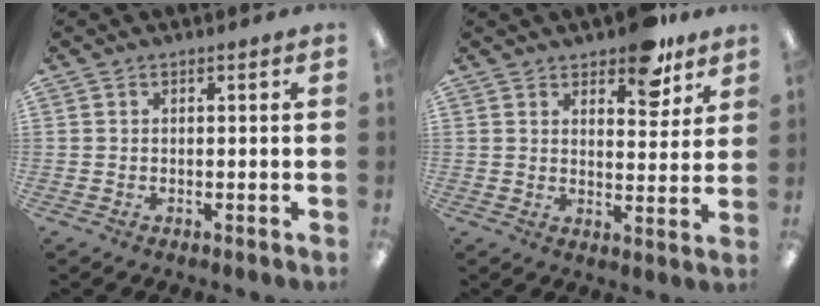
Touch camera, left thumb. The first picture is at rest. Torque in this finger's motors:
{"motor_torque": [0.91, 0.57, 0.68, -0.68, 0.01]}